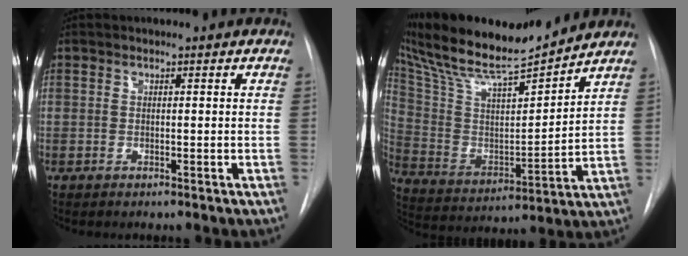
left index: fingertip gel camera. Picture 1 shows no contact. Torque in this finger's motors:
{"motor_torque": [0.89, -1.25, 0.39, 0.14]}